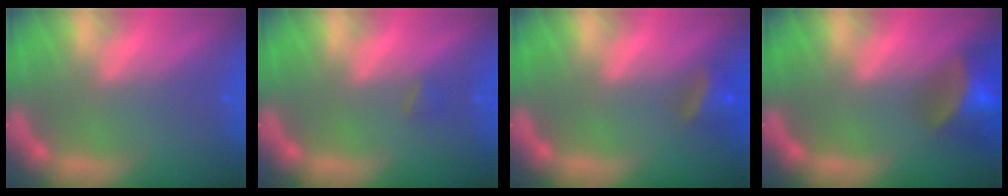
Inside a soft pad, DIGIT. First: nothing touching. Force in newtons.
{"total": 0.9}
{"total": 3.4}
{"total": 7.5}